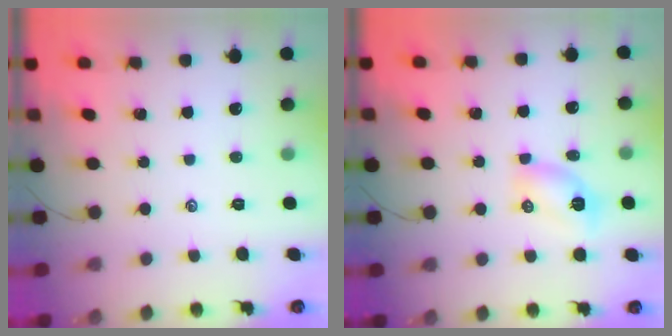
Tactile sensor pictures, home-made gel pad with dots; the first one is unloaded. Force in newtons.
{"total": 5.2, "press": 5.0, "slide": 1.6}